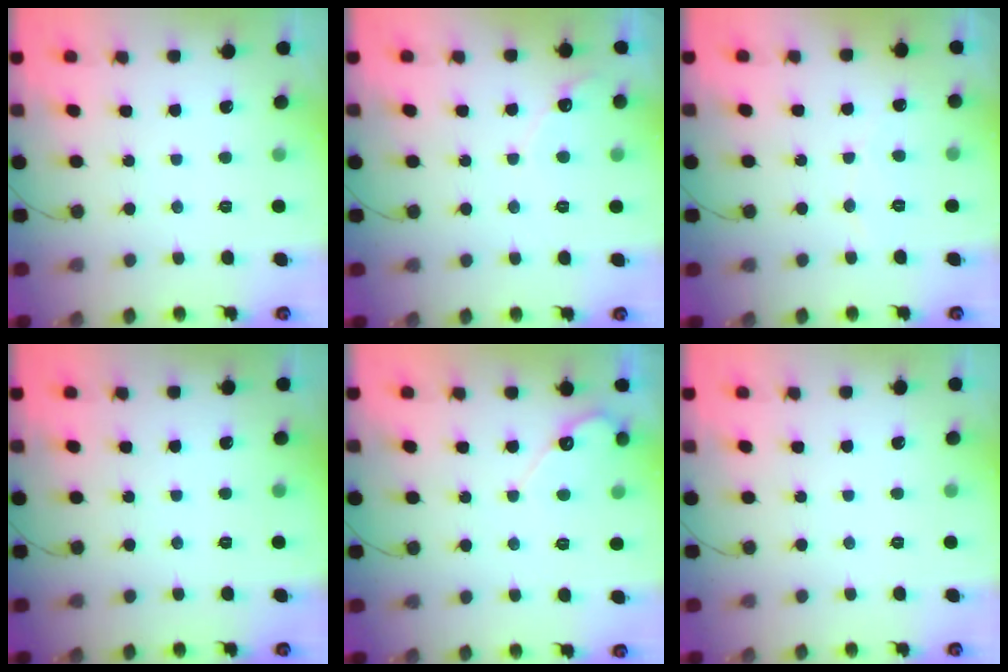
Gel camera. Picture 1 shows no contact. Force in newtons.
{"total": 3.6, "press": 3.6, "slide": 0.2}
{"total": 3.1, "press": 3.1, "slide": 0.3}
{"total": 0.0}
{"total": 4.9, "press": 4.9, "slide": 0.4}
{"total": 0.0}